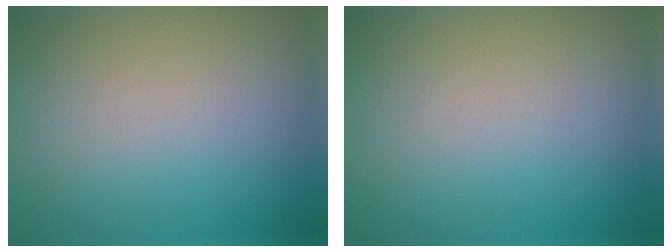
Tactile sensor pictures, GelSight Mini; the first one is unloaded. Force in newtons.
{"total": 0.0}